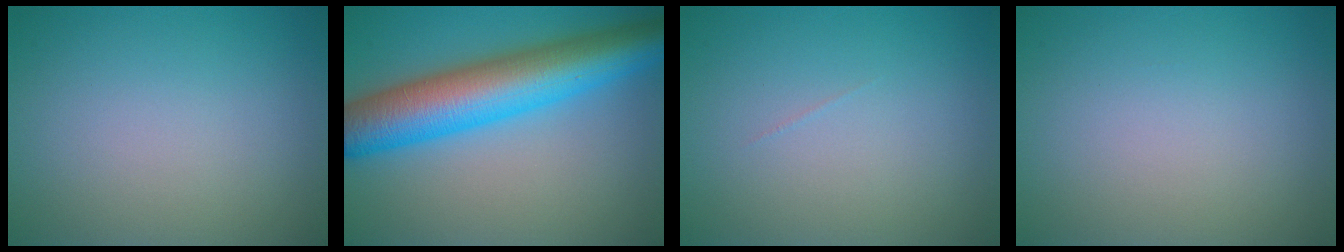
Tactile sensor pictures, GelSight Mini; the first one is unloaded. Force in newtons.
{"total": 10.5, "press": 10.5, "slide": 0.2}
{"total": 0.0}
{"total": 0.0}